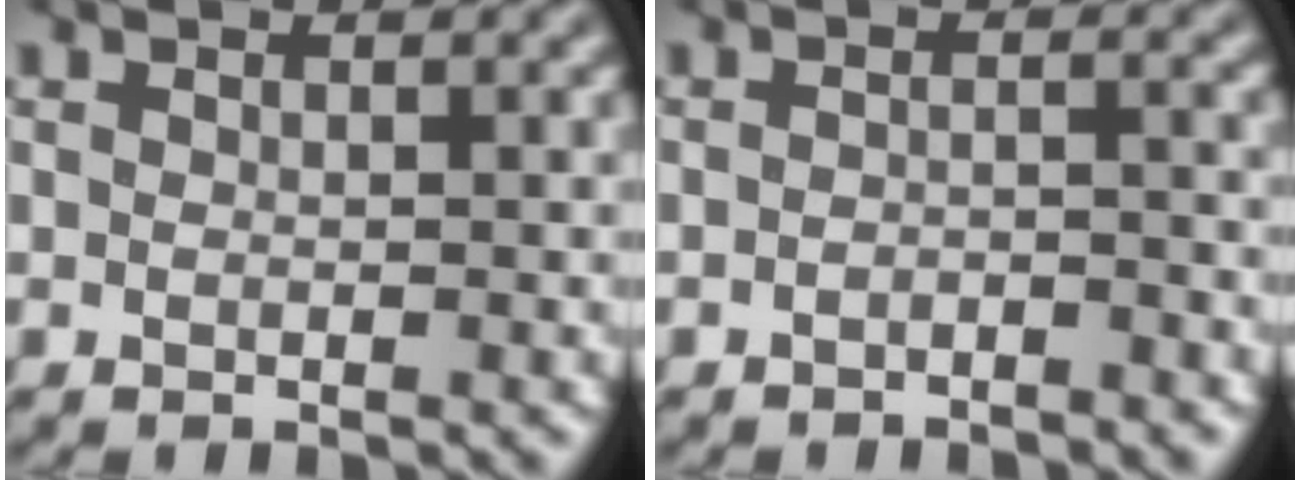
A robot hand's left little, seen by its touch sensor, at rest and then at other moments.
{"total": 1.3, "force": [-1.2, 0.2, 0.5], "torque": [-0.010, 0.006, -0.024]}